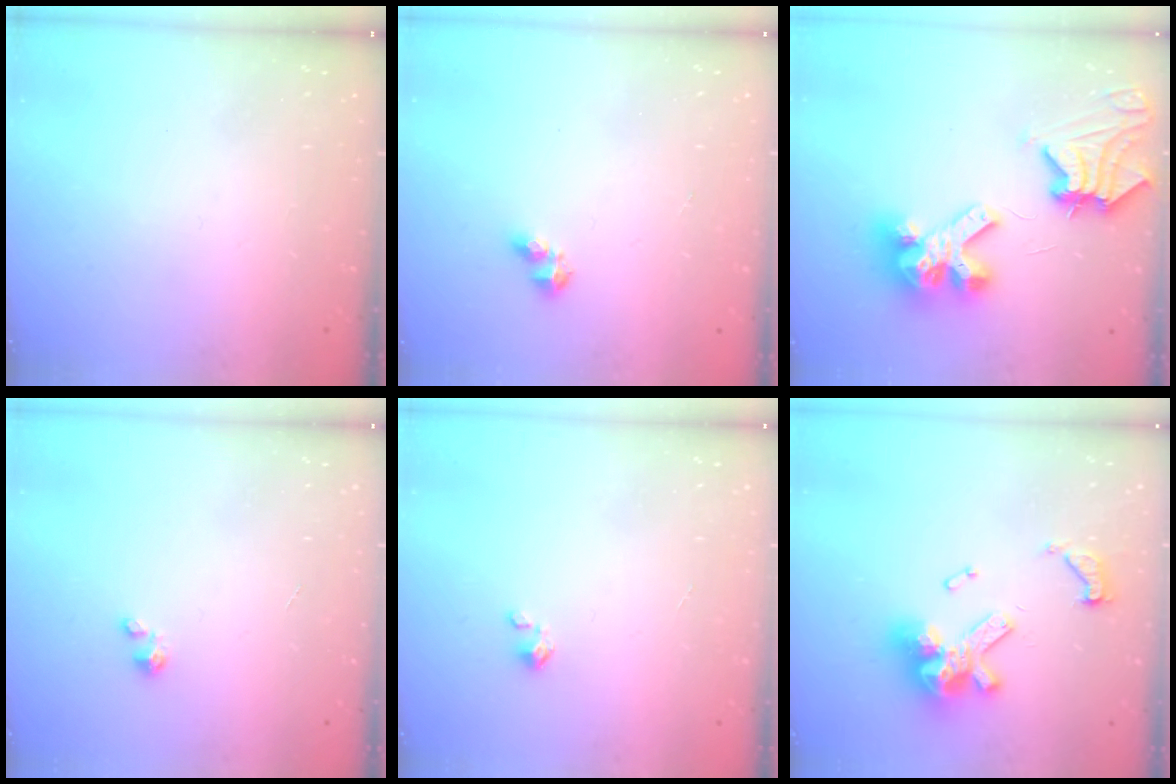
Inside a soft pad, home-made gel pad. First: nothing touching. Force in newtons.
{"total": 2.9, "press": 2.9, "slide": 0.3}
{"total": 12.4, "press": 12.3, "slide": 1.4}
{"total": 1.2, "press": 1.1, "slide": 0.1}
{"total": 0.0}
{"total": 14.3, "press": 14.2, "slide": 1.7}